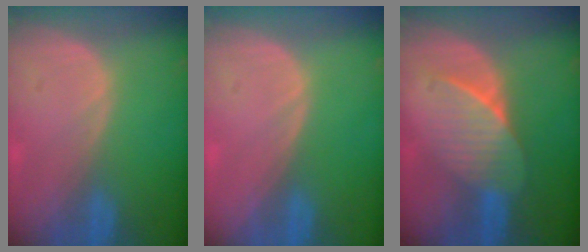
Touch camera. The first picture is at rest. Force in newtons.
{"total": 0.0}
{"total": 7.4, "press": 6.6, "slide": 3.2}